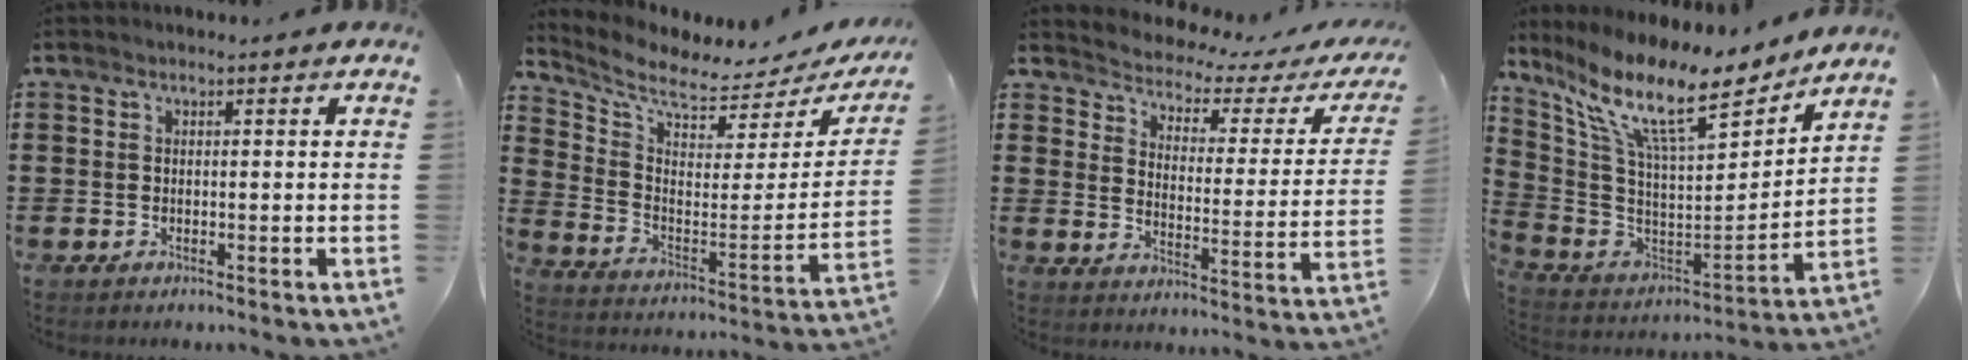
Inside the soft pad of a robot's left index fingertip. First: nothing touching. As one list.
[{"total": 5.4, "force": [4.9, 0.9, 2.2], "torque": [-0.070, -0.052, 0.081]}, {"total": 2.8, "force": [2.6, 1.0, 0.4], "torque": [-0.031, -0.026, 0.036]}, {"total": 14.6, "force": [10.1, 3.0, 10.1], "torque": [-0.224, -0.054, 0.171]}]